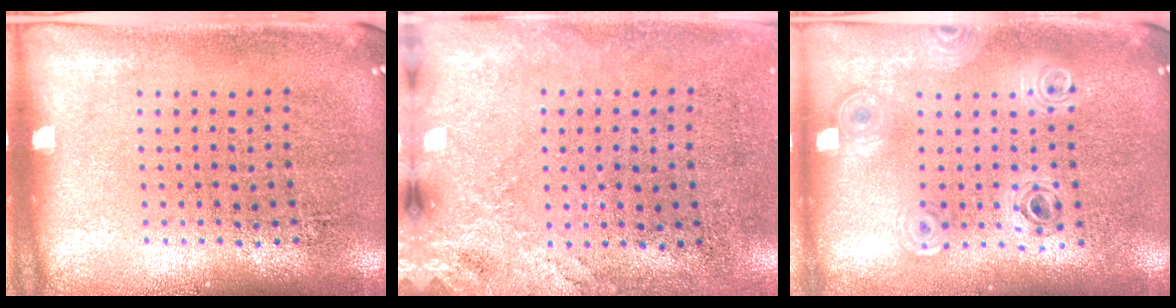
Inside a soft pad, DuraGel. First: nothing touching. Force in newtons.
{"total": 2.5, "press": 2.1, "slide": 1.4}
{"total": 0.9, "press": 0.9, "slide": 0.2}